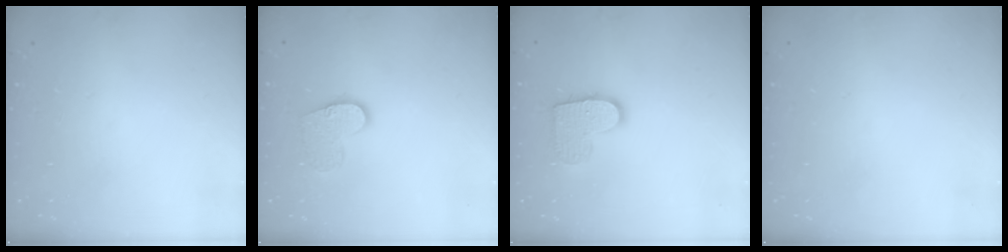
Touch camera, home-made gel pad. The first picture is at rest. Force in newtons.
{"total": 10.4, "press": 10.4, "slide": 0.7}
{"total": 10.8, "press": 10.8, "slide": 0.5}
{"total": 0.6, "press": 0.6, "slide": 0.2}